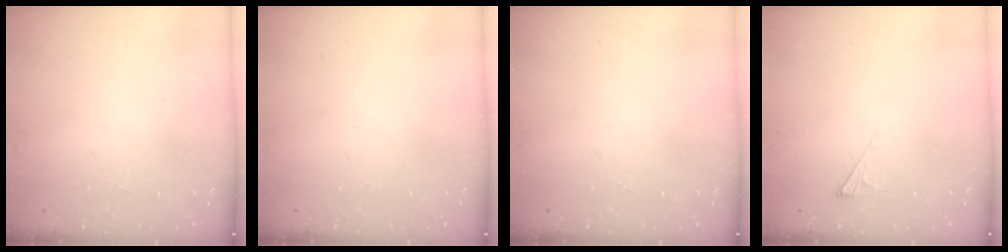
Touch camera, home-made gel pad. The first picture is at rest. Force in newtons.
{"total": 0.0}
{"total": 0.0}
{"total": 2.5, "press": 2.4, "slide": 0.3}